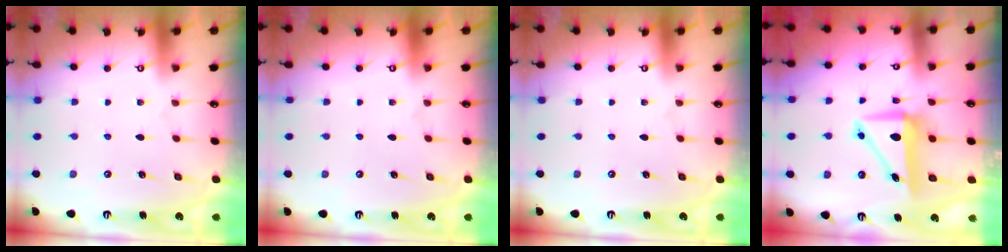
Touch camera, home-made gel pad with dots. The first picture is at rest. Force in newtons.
{"total": 0.0}
{"total": 0.0}
{"total": 7.9, "press": 7.7, "slide": 1.8}